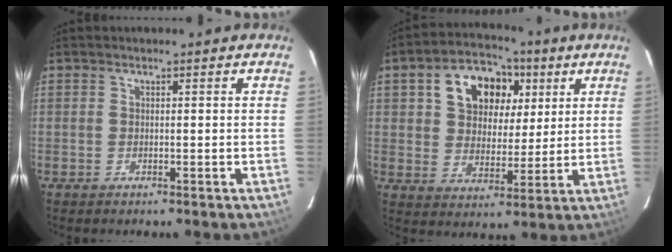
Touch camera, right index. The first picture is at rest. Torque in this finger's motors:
{"motor_torque": [1.07, 0.78, 0.64, 0.06]}